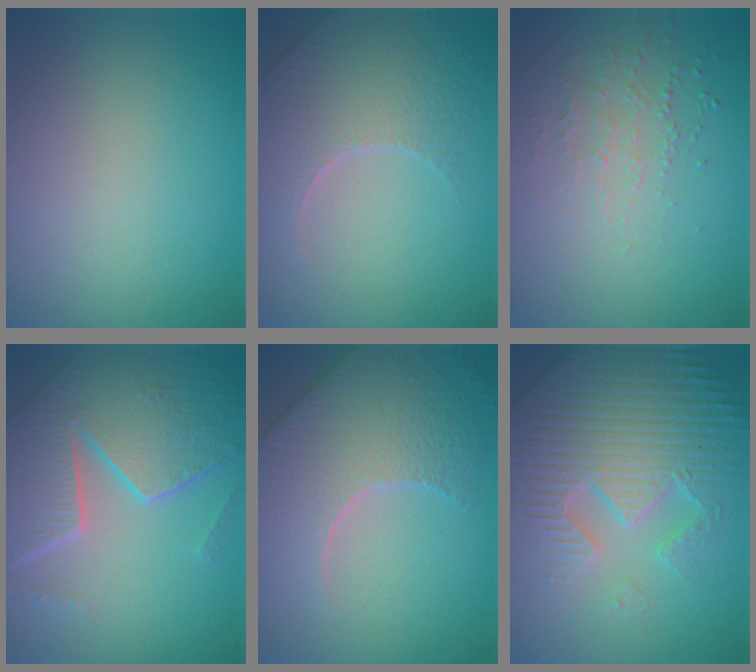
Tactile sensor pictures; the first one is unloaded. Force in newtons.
{"total": 5.2, "press": 4.7, "slide": 2.2}
{"total": 1.5, "press": 1.2, "slide": 0.9}
{"total": 8.1, "press": 5.9, "slide": 5.5}
{"total": 7.7, "press": 6.1, "slide": 4.6}
{"total": 7.6, "press": 7.4, "slide": 1.9}